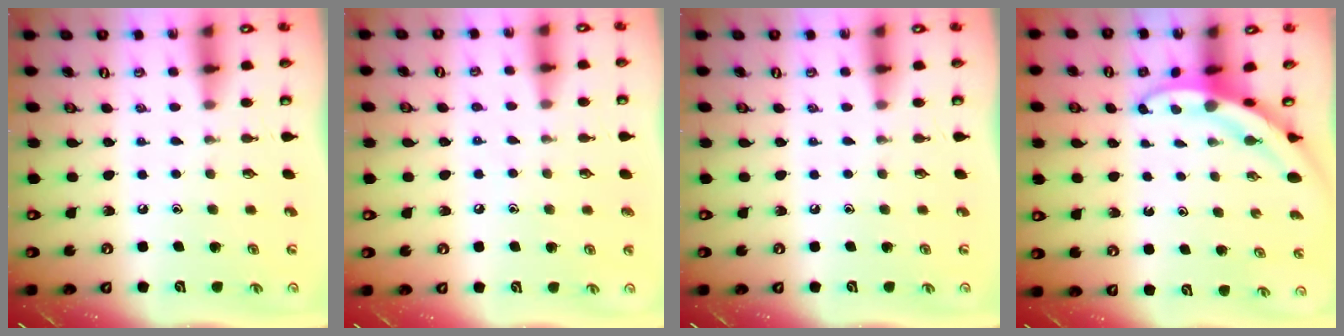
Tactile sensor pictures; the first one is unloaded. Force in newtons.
{"total": 4.9, "press": 4.9, "slide": 0.7}
{"total": 0.0}
{"total": 3.3, "press": 3.3, "slide": 0.3}